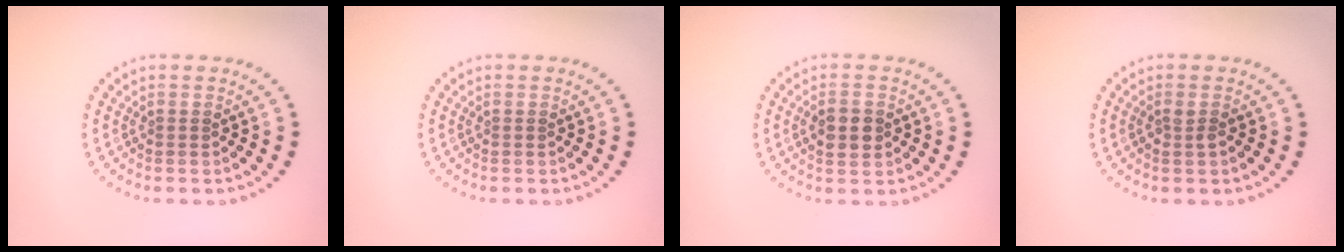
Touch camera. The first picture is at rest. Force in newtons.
{"total": 0.0}
{"total": 2.9, "press": 2.9, "slide": 0.1}
{"total": 0.9, "press": 0.8, "slide": 0.4}